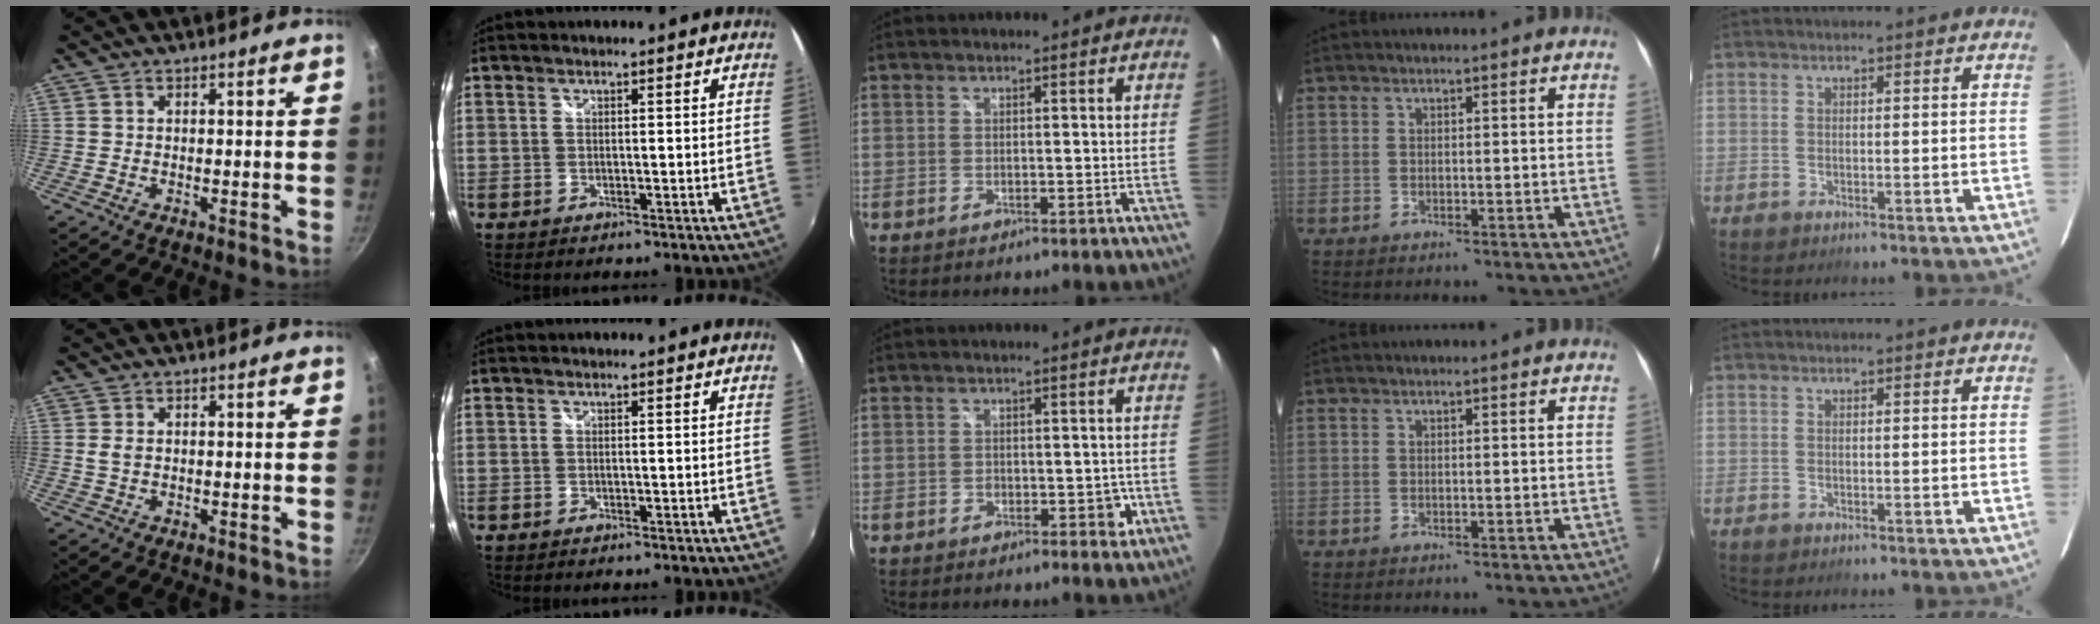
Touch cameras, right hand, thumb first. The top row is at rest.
{"thumb": {"total": 1.8, "force": [0.3, 1.2, 1.2], "torque": [-0.022, -0.002, 0.005]}, "middle": {"total": 2.9, "force": [-1.1, 2.1, 1.7], "torque": [-0.019, 0.001, -0.012]}}